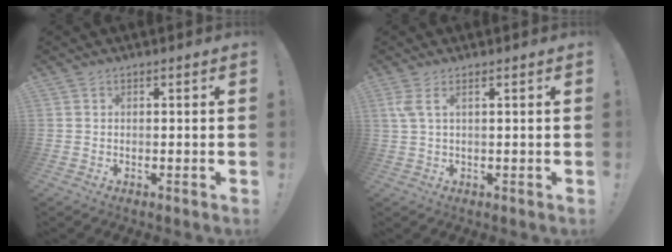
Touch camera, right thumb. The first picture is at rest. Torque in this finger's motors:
{"motor_torque": [-0.62, 0.21, -0.22, 0.31, 0.19]}